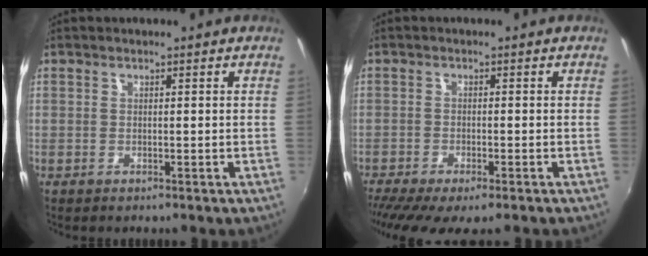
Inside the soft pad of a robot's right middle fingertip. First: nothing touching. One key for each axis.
{"total": 8.9, "fx": -6.7, "fy": 1.8, "fz": 5.5, "tx": -0.123, "ty": -0.043, "tz": -0.112}